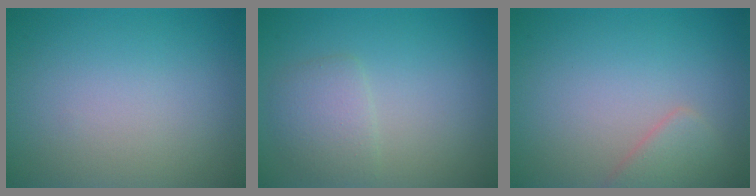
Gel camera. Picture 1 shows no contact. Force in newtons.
{"total": 2.4, "press": 2.4, "slide": 0.0}
{"total": 1.9, "press": 1.9, "slide": 0.2}